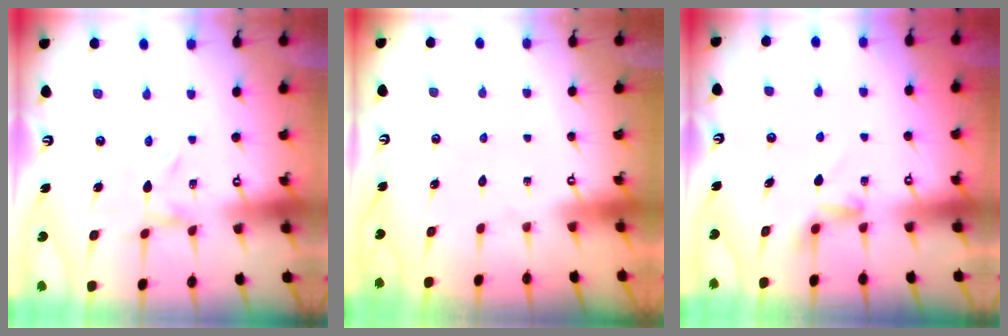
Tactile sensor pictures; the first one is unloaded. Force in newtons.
{"total": 1.6, "press": 1.6, "slide": 0.1}
{"total": 2.6, "press": 2.6, "slide": 0.4}